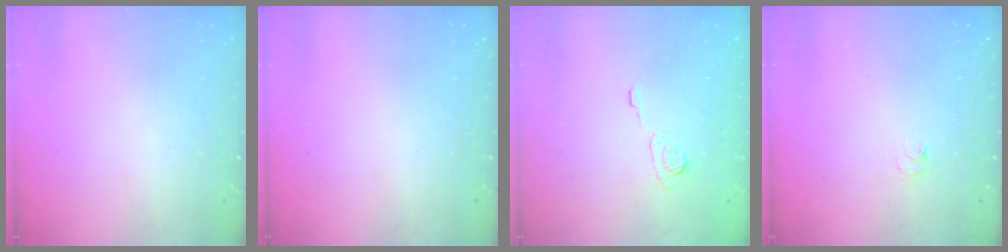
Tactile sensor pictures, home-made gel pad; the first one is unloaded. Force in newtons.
{"total": 0.0}
{"total": 4.5, "press": 4.2, "slide": 1.6}
{"total": 4.2, "press": 4.1, "slide": 0.5}